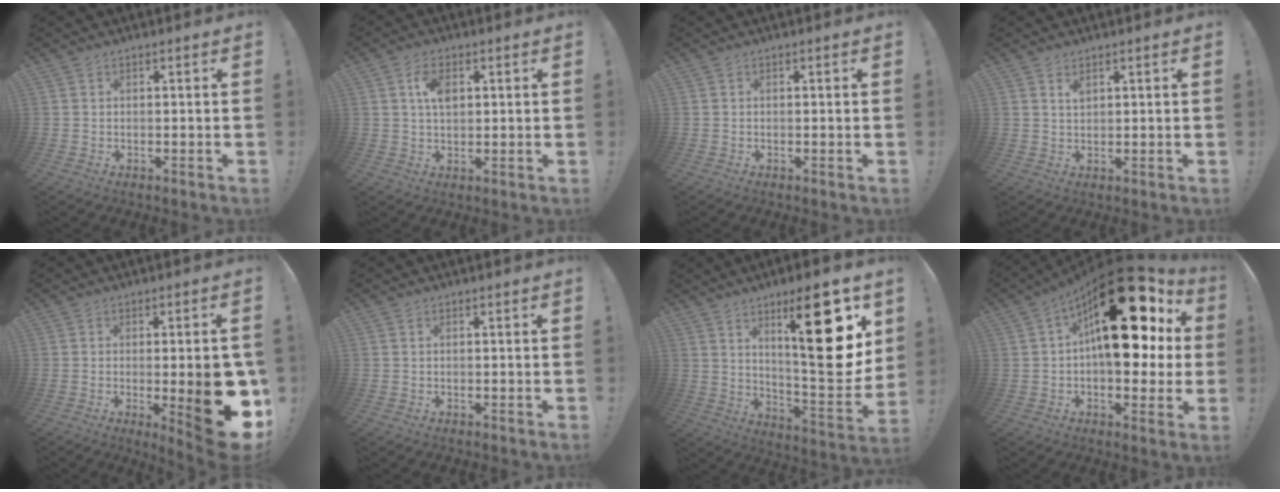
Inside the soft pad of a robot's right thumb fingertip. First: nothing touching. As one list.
[{"total": 6.2, "force": [1.7, 3.6, 4.7], "torque": [-0.072, 0.000, 0.028]}, {"total": 0.0}, {"total": 1.8, "force": [1.2, 0.9, 1.0], "torque": [-0.006, -0.009, 0.019]}, {"total": 16.3, "force": [-2.3, 4.4, 15.5], "torque": [-0.192, -0.001, -0.018]}, {"total": 0.0}, {"total": 23.7, "force": [10.6, 6.1, 20.3], "torque": [-0.278, -0.071, 0.160]}, {"total": 28.4, "force": [7.9, 13.5, 23.7], "torque": [-0.340, -0.034, 0.143]}]